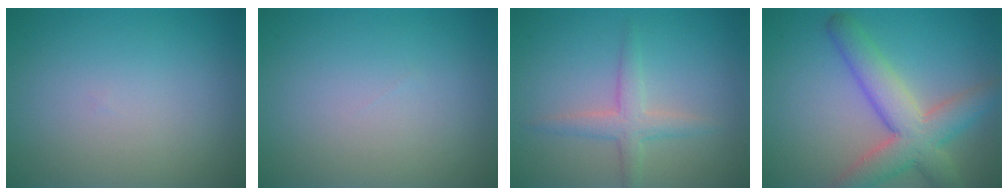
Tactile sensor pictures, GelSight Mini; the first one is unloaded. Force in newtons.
{"total": 0.0}
{"total": 2.4, "press": 2.4, "slide": 0.2}
{"total": 6.7, "press": 6.7, "slide": 0.4}